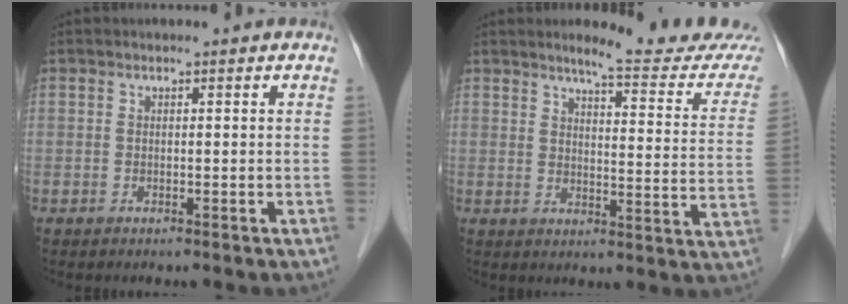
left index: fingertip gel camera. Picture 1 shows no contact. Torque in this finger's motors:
{"motor_torque": [-0.06, -0.11, 0.14, 0.05]}